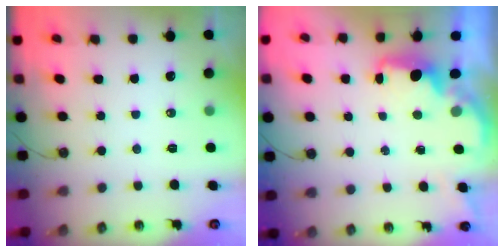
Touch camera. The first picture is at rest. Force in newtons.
{"total": 2.2, "press": 2.1, "slide": 0.8}